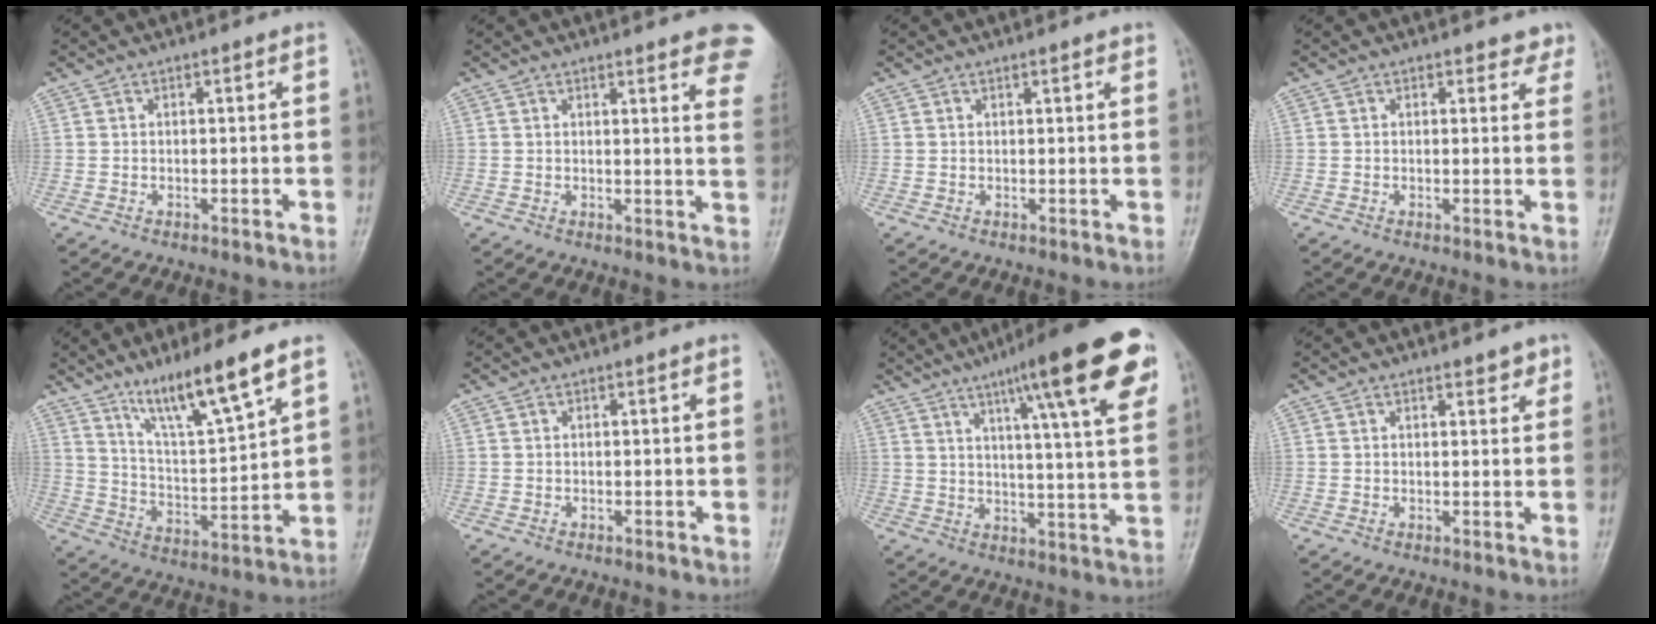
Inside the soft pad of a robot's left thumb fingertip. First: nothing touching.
{"total": 12.8, "force": [9.2, 2.9, 8.5], "torque": [-0.075, -0.032, 0.089]}
{"total": 1.0, "force": [0.8, 0.2, 0.6], "torque": [-0.006, -0.002, 0.010]}
{"total": 3.3, "force": [2.9, 1.7, 0.3], "torque": [0.030, -0.016, 0.014]}
{"total": 13.4, "force": [9.1, 1.5, 9.8], "torque": [-0.171, -0.054, 0.172]}
{"total": 0.0}
{"total": 20.0, "force": [10.5, 3.0, 16.8], "torque": [-0.220, -0.024, 0.146]}
{"total": 2.5, "force": [1.9, 1.1, 1.2], "torque": [-0.001, -0.010, 0.023]}